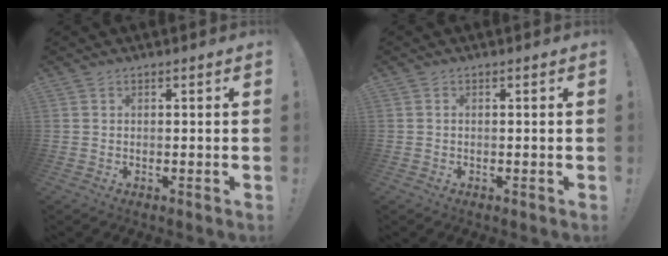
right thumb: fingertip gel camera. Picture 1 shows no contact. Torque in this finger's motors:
{"motor_torque": [0.20, -1.68, -0.45, -0.11, -0.13]}